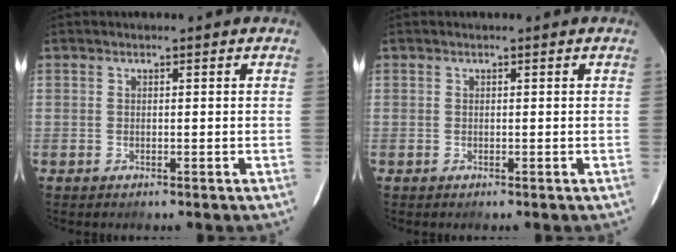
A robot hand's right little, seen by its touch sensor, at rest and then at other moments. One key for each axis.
{"total": 0.0}